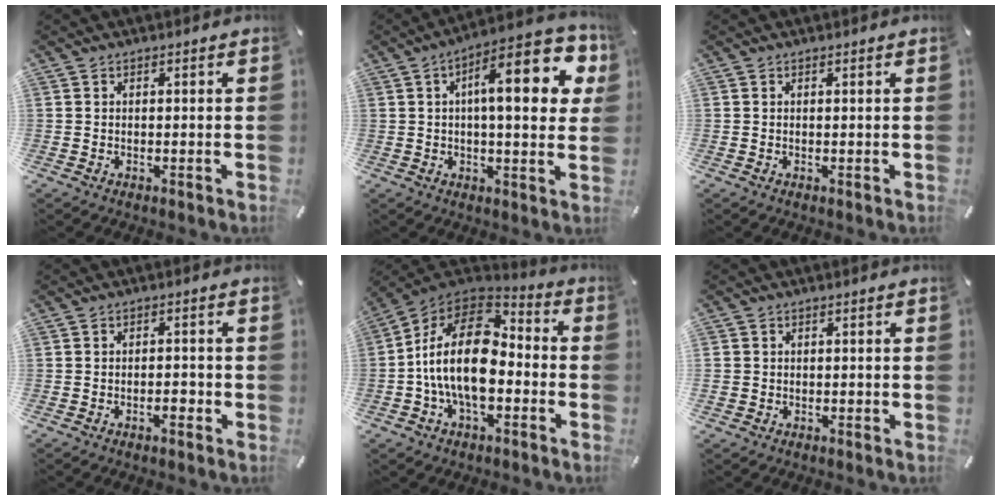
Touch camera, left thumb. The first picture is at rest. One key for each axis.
{"total": 18.7, "fx": 5.5, "fy": 6.3, "fz": 16.7, "tx": -0.243, "ty": -0.016, "tz": 0.077}
{"total": 0.0}
{"total": 2.9, "fx": -1.3, "fy": 1.5, "fz": 2.1, "tx": -0.038, "ty": 0.006, "tz": -0.024}
{"total": 20.3, "fx": -3.0, "fy": 12.0, "fz": 16.2, "tx": -0.311, "ty": 0.016, "tz": -0.052}
{"total": 2.0, "fx": -0.3, "fy": 1.9, "fz": 0.3, "tx": -0.002, "ty": 0.005, "tz": -0.009}